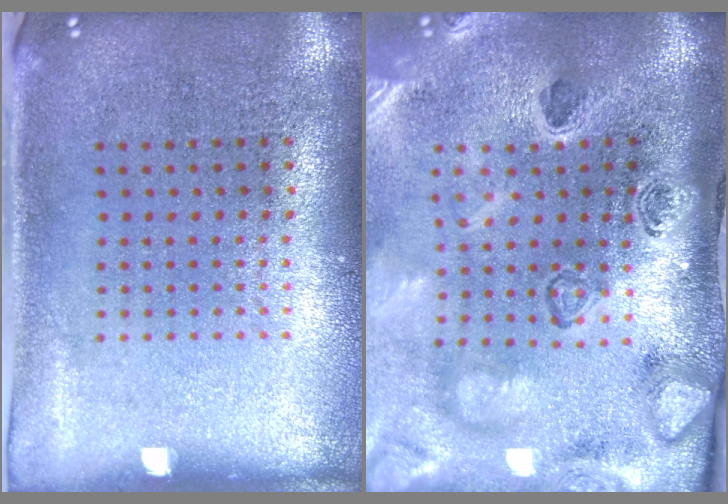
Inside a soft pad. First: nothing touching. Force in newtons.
{"total": 4.5, "press": 3.2, "slide": 3.1}